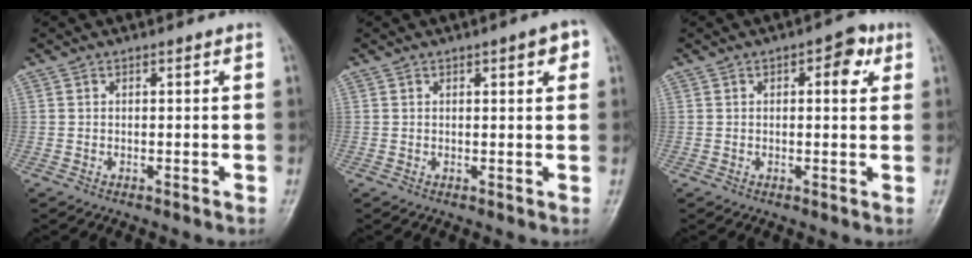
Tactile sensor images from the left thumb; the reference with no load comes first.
{"total": 3.5, "force": [1.6, 1.1, 3.0], "torque": [-0.030, -0.001, 0.016]}
{"total": 4.7, "force": [1.7, 2.2, 3.7], "torque": [-0.032, 0.001, 0.014]}